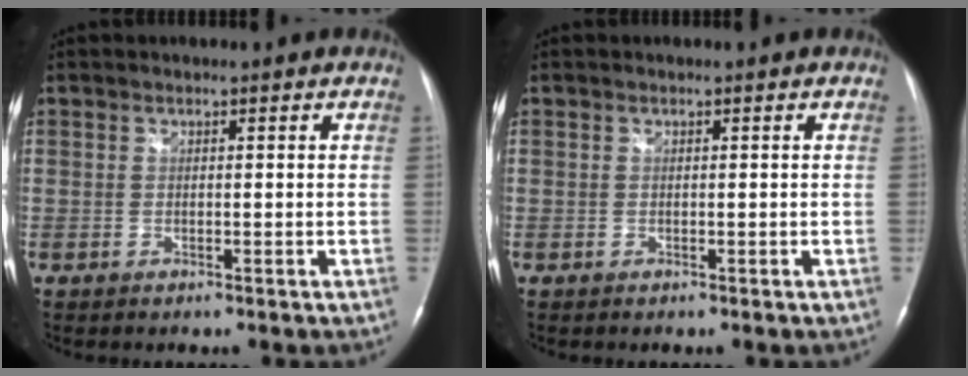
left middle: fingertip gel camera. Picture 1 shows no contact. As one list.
[{"total": 0.0}]